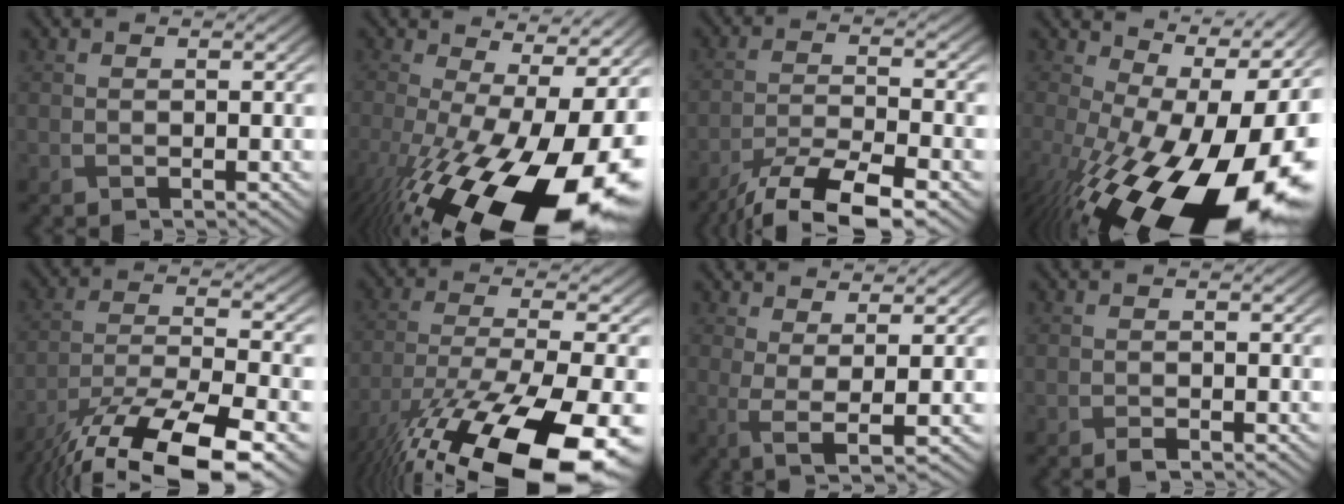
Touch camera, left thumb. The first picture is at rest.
{"total": 20.8, "force": [-5.9, 9.2, 17.7], "torque": [-0.299, -0.078, -0.061]}
{"total": 10.2, "force": [-7.8, 2.2, 6.1], "torque": [-0.110, -0.004, -0.139]}
{"total": 19.7, "force": [-4.5, 10.1, 16.3], "torque": [-0.249, -0.051, -0.052]}
{"total": 15.9, "force": [-12.1, 4.2, 9.5], "torque": [-0.193, -0.038, -0.198]}
{"total": 19.1, "force": [-12.7, 5.5, 13.1], "torque": [-0.260, -0.055, -0.199]}
{"total": 3.9, "force": [1.1, 0.9, 3.7], "torque": [-0.079, -0.005, 0.022]}
{"total": 0.7, "force": [-0.6, 0.0, 0.3], "torque": [-0.008, -0.002, -0.012]}